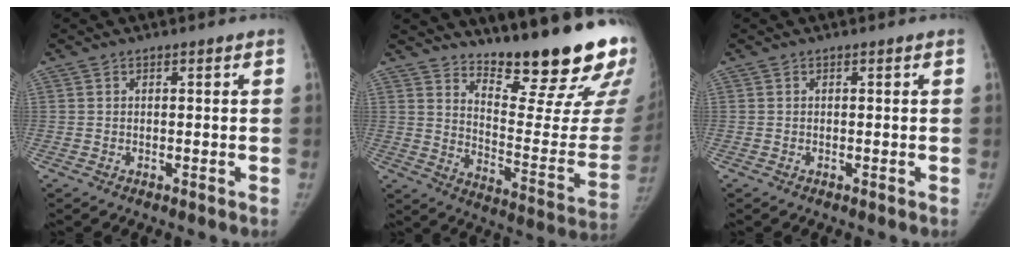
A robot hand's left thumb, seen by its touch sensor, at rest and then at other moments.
{"total": 25.6, "force": [19.0, 5.6, 16.1], "torque": [-0.193, -0.151, 0.265]}
{"total": 0.0}